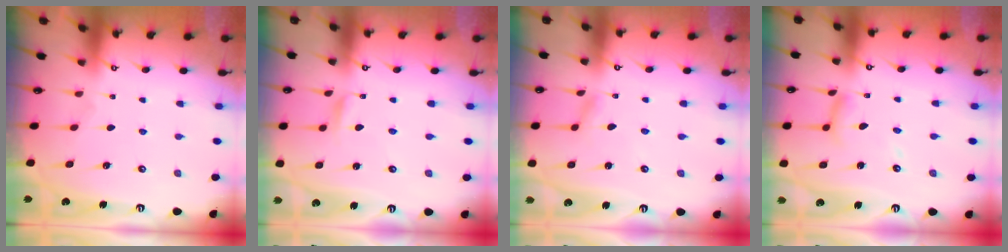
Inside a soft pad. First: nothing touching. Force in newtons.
{"total": 1.6, "press": 1.6, "slide": 0.2}
{"total": 2.3, "press": 2.3, "slide": 0.2}
{"total": 10.0, "press": 10.0, "slide": 0.8}